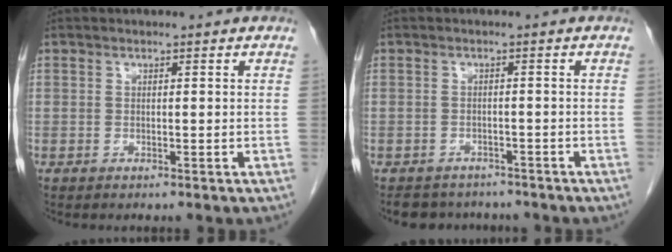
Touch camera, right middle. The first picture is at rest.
{"total": 5.7, "force": [-5.2, 2.4, 0.6], "torque": [-0.007, 0.001, -0.067]}